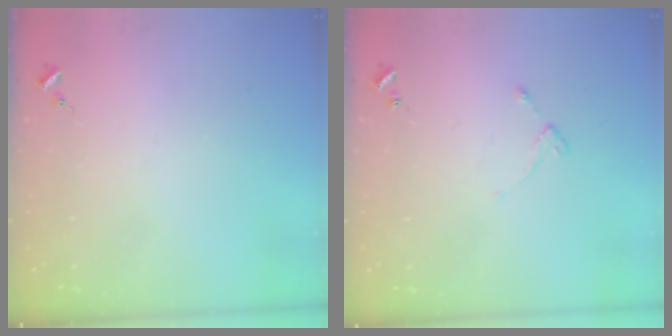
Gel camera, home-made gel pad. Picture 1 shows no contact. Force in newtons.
{"total": 4.3, "press": 4.2, "slide": 0.6}